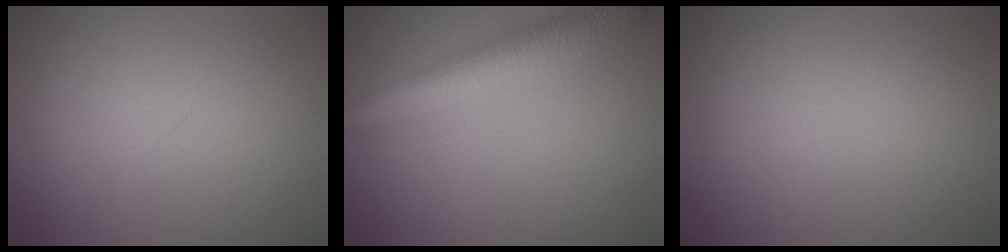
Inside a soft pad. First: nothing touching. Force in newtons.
{"total": 6.2, "press": 6.2, "slide": 0.2}
{"total": 0.0}